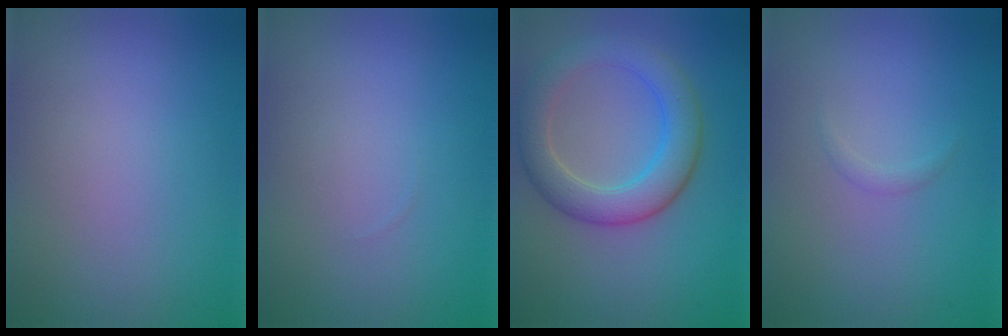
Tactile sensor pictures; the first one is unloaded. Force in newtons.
{"total": 0.0}
{"total": 5.4, "press": 5.4, "slide": 0.3}
{"total": 0.6, "press": 0.6, "slide": 0.0}